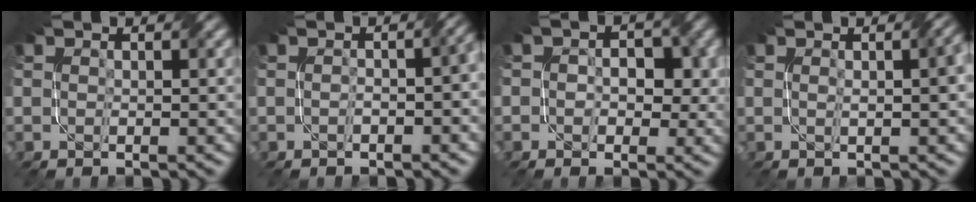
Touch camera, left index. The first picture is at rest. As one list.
[{"total": 3.0, "force": [-0.6, 1.2, 2.7], "torque": [-0.024, 0.005, -0.007]}, {"total": 3.9, "force": [0.5, 2.8, 2.7], "torque": [-0.017, 0.003, -0.002]}, {"total": 3.1, "force": [0.4, 1.0, 2.9], "torque": [-0.019, 0.013, -0.001]}]